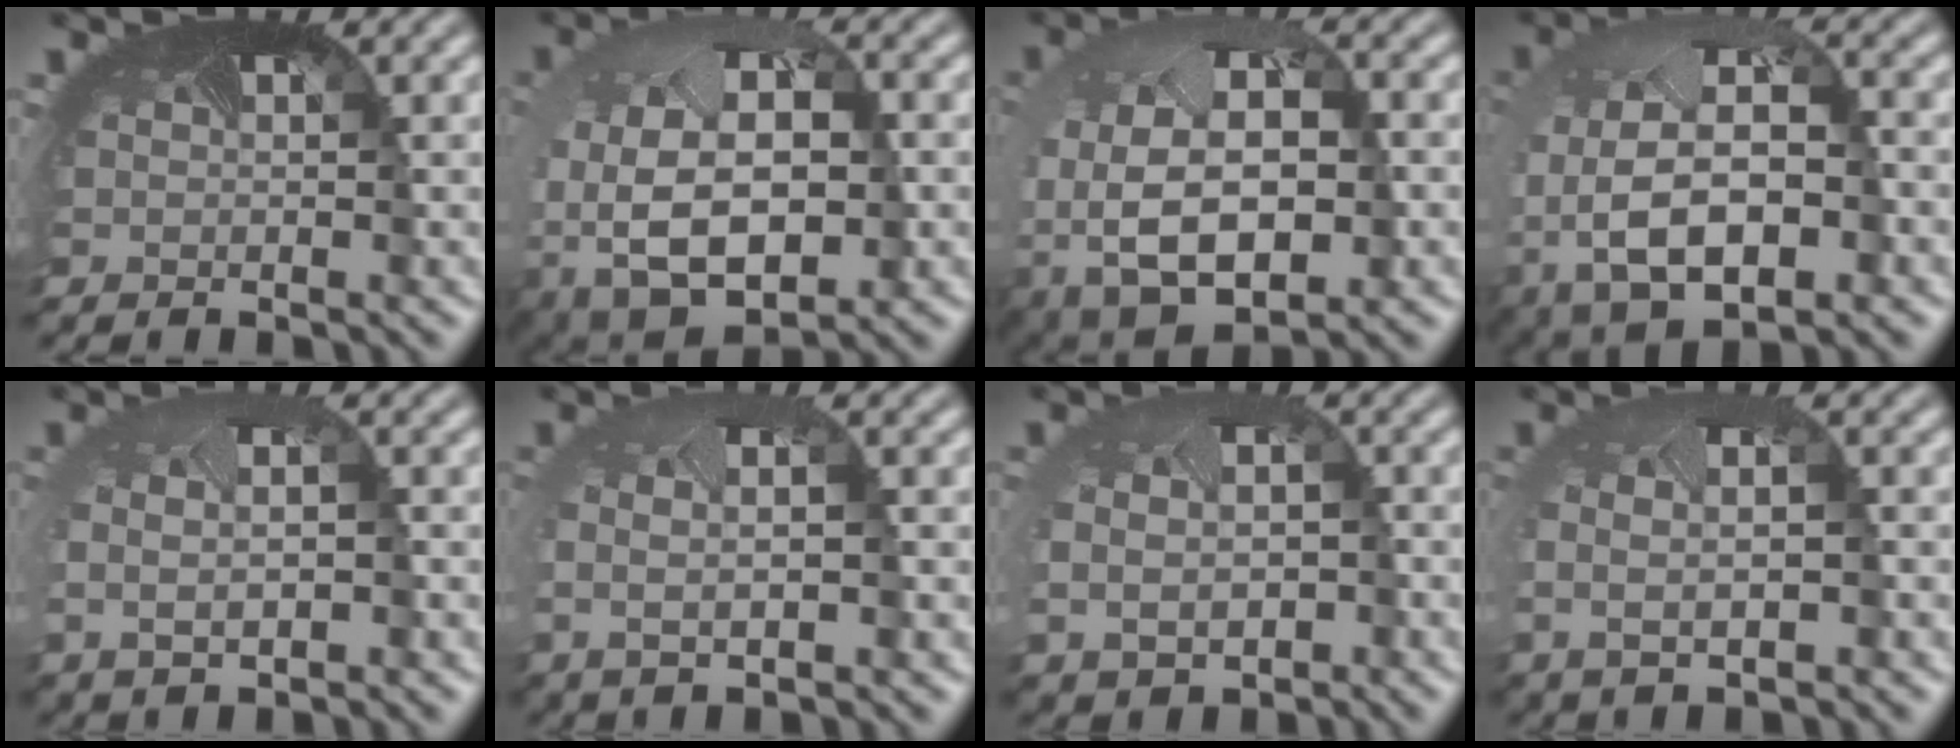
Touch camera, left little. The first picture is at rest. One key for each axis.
{"total": 11.9, "fx": -2.6, "fy": 8.0, "fz": 8.4, "tx": -0.189, "ty": -0.041, "tz": -0.014}
{"total": 11.1, "fx": -3.3, "fy": 7.4, "fz": 7.6, "tx": -0.162, "ty": -0.041, "tz": -0.026}
{"total": 9.6, "fx": -4.3, "fy": 5.5, "fz": 6.6, "tx": -0.149, "ty": -0.045, "tz": -0.058}
{"total": 3.6, "fx": -0.4, "fy": 2.2, "fz": 2.8, "tx": -0.055, "ty": 0.000, "tz": 0.003}
{"total": 2.8, "fx": -0.2, "fy": 1.1, "fz": 2.5, "tx": -0.058, "ty": -0.004, "tz": 0.006}
{"total": 5.8, "fx": -1.3, "fy": 4.4, "fz": 3.5, "tx": -0.067, "ty": -0.027, "tz": -0.015}
{"total": 3.1, "fx": -0.4, "fy": 1.6, "fz": 2.7, "tx": -0.057, "ty": -0.002, "tz": 0.006}